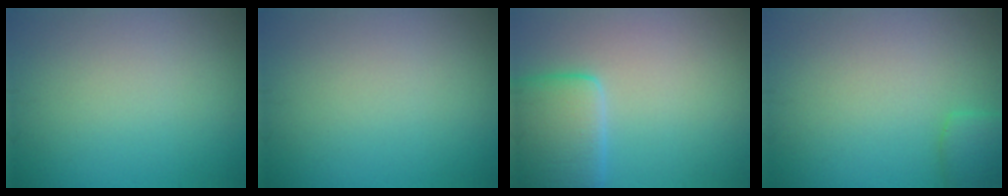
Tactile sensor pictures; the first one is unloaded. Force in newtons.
{"total": 0.0}
{"total": 5.5, "press": 5.5, "slide": 0.5}
{"total": 2.0, "press": 2.0, "slide": 0.1}